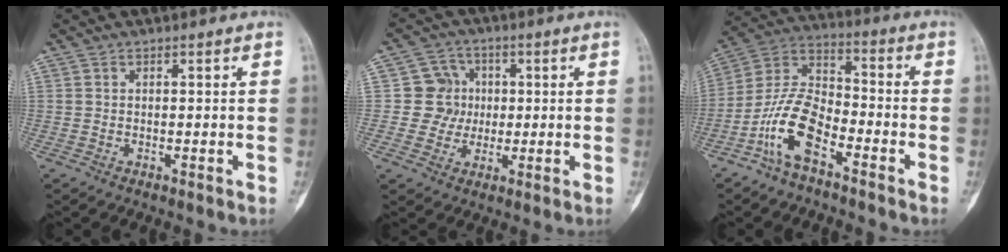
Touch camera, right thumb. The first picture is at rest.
{"total": 6.8, "force": [0.2, 6.7, 1.0], "torque": [0.033, 0.015, -0.003]}
{"total": 12.0, "force": [-6.3, 5.5, 8.7], "torque": [-0.177, 0.056, -0.129]}